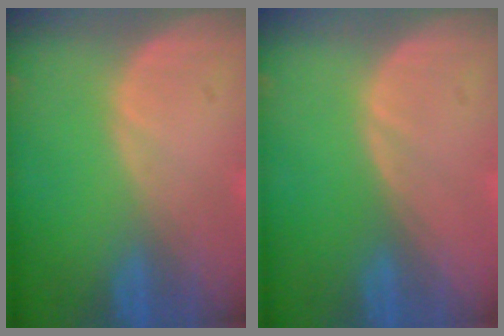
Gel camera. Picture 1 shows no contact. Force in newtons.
{"total": 0.0}